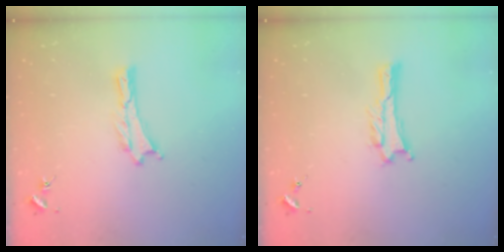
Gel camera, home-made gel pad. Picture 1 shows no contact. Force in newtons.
{"total": 0.9, "press": 0.9, "slide": 0.1}